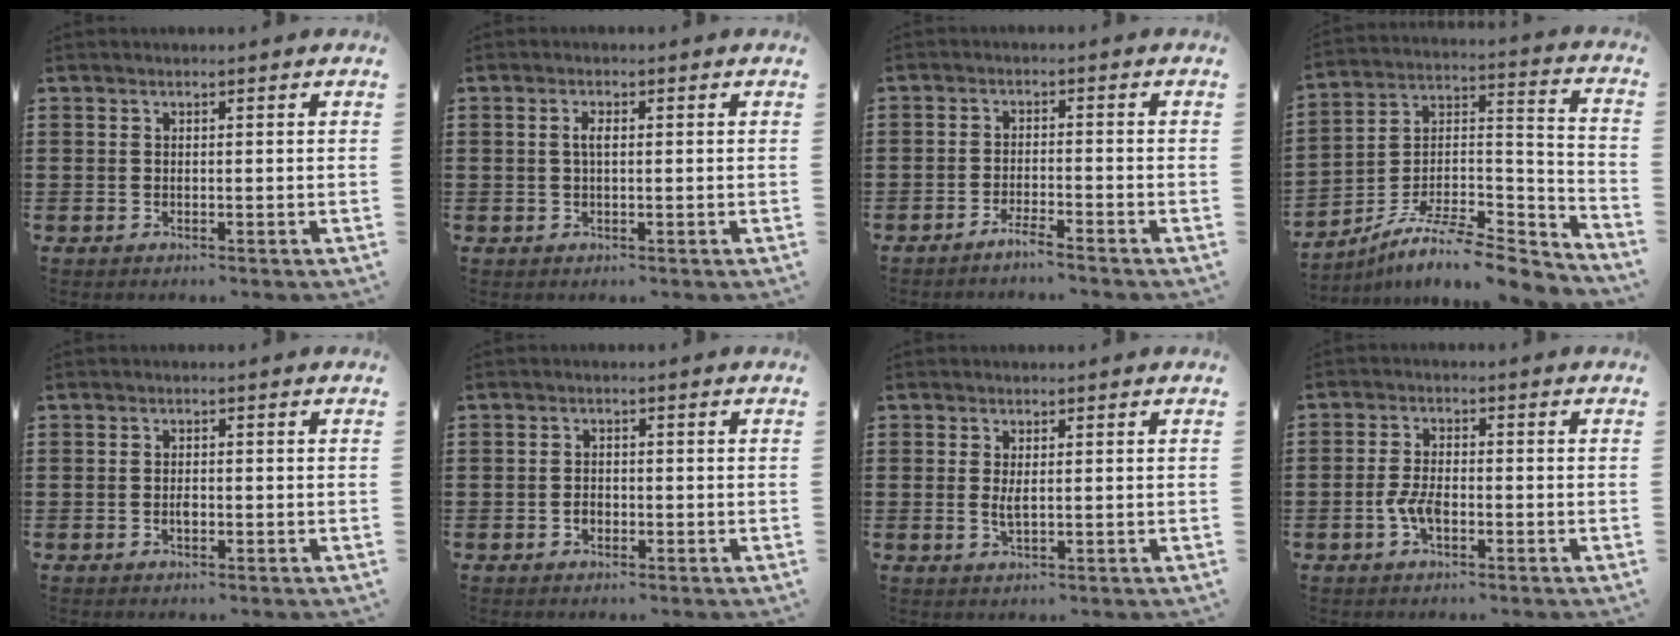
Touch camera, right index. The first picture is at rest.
{"total": 1.8, "force": [0.2, 0.6, 1.7], "torque": [-0.034, 0.004, 0.001]}
{"total": 2.7, "force": [-2.6, -0.4, 0.9], "torque": [-0.016, -0.001, -0.049]}
{"total": 9.9, "force": [-8.5, 1.9, 4.7], "torque": [-0.079, 0.013, -0.166]}
{"total": 1.2, "force": [-0.4, 0.4, 1.1], "torque": [-0.022, -0.006, -0.005]}
{"total": 1.2, "force": [-0.5, 0.8, 0.8], "torque": [-0.018, -0.003, -0.010]}
{"total": 2.2, "force": [0.2, 0.4, 2.2], "torque": [-0.042, -0.005, 0.004]}
{"total": 3.7, "force": [-1.4, 1.5, 3.1], "torque": [-0.078, -0.006, -0.030]}